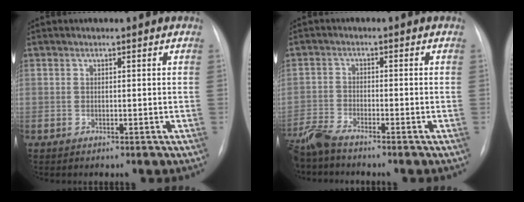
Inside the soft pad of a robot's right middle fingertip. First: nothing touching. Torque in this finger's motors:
{"motor_torque": [1.09, -1.04, 0.53, 0.15]}